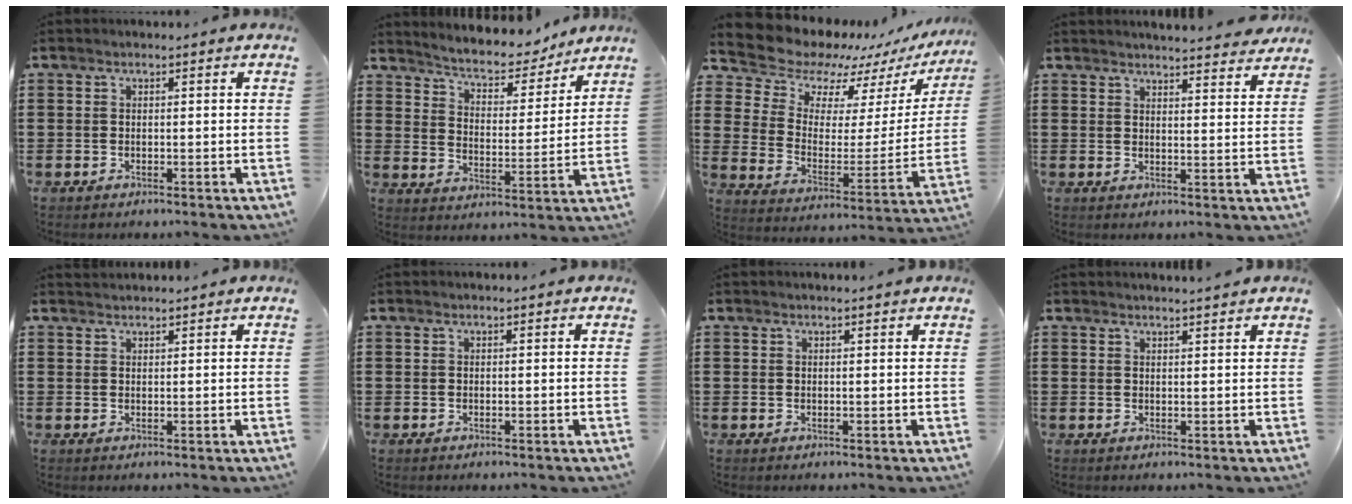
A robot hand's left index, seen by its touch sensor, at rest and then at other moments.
{"total": 4.9, "force": [4.5, 1.2, 1.4], "torque": [-0.051, -0.030, 0.071]}
{"total": 9.5, "force": [9.0, 2.8, 1.3], "torque": [-0.065, -0.078, 0.155]}
{"total": 3.7, "force": [3.7, -0.4, 0.4], "torque": [-0.014, -0.022, 0.065]}
{"total": 1.2, "force": [1.2, 0.1, 0.0], "torque": [-0.002, 0.000, 0.024]}
{"total": 0.0}
{"total": 0.9, "force": [0.8, -0.1, 0.3], "torque": [-0.007, -0.003, 0.017]}
{"total": 1.6, "force": [1.6, -0.3, 0.2], "torque": [-0.007, -0.002, 0.031]}